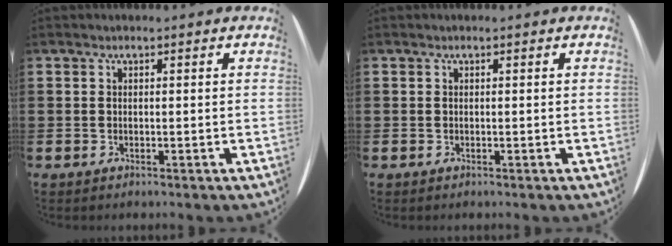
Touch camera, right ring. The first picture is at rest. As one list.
[{"total": 0.0}]